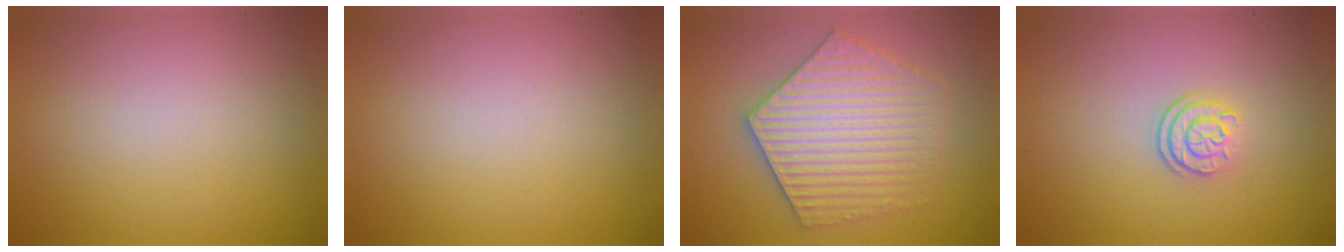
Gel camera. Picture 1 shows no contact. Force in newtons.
{"total": 0.0}
{"total": 6.1, "press": 6.0, "slide": 0.9}
{"total": 2.4, "press": 1.8, "slide": 1.6}